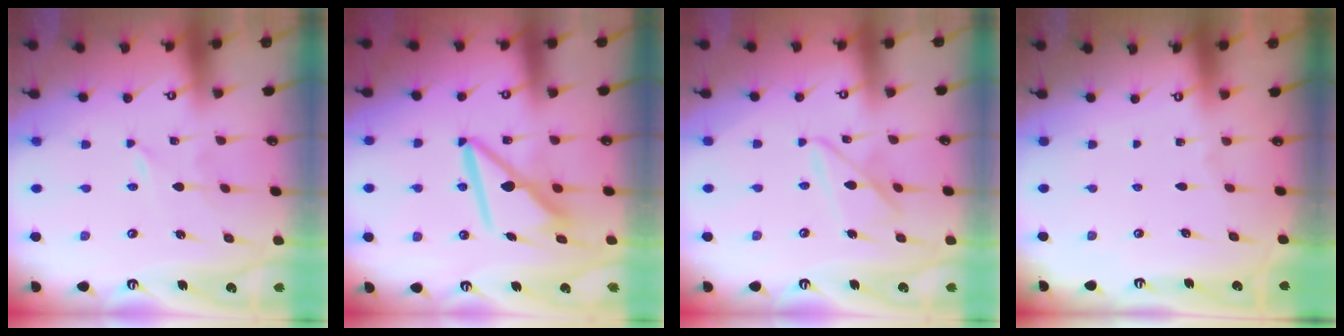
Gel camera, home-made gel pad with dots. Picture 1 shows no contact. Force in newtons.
{"total": 9.7, "press": 9.7, "slide": 1.0}
{"total": 9.1, "press": 9.0, "slide": 0.6}
{"total": 0.0}